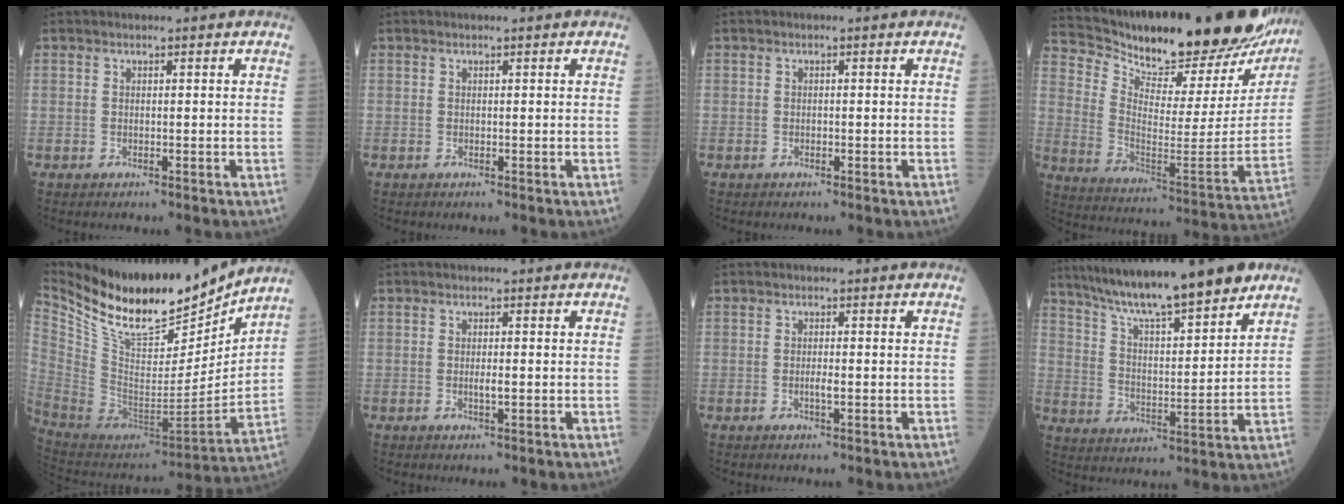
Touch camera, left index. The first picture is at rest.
{"total": 0.0}
{"total": 0.0}
{"total": 29.0, "force": [25.8, 5.5, 12.1], "torque": [-0.210, -0.092, 0.354]}
{"total": 22.3, "force": [19.2, 5.2, 10.1], "torque": [-0.197, -0.034, 0.334]}
{"total": 1.1, "force": [-0.3, 0.2, 1.0], "torque": [-0.019, -0.005, -0.006]}
{"total": 1.2, "force": [-0.5, 0.2, 1.0], "torque": [-0.021, -0.004, -0.008]}
{"total": 17.0, "force": [13.9, 1.5, 9.6], "torque": [-0.153, 0.006, 0.230]}